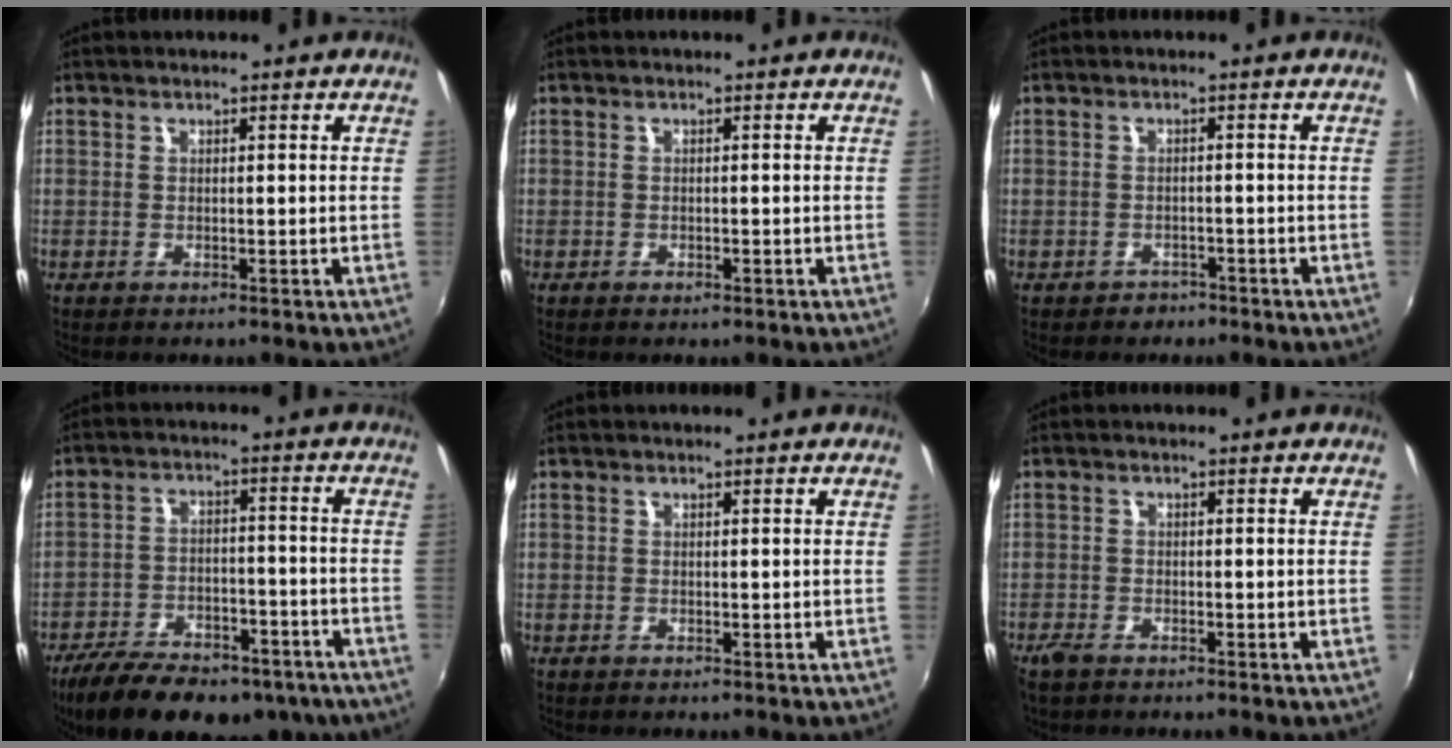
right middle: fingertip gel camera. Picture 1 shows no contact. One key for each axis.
{"total": 0.7, "fx": -0.5, "fy": 0.4, "fz": 0.3, "tx": -0.006, "ty": -0.003, "tz": -0.010}
{"total": 2.4, "fx": -1.7, "fy": 1.6, "fz": 0.1, "tx": -0.008, "ty": 0.000, "tz": -0.025}
{"total": 23.1, "fx": -17.2, "fy": 9.9, "fz": 11.9, "tx": -0.232, "ty": -0.023, "tz": -0.236}
{"total": 0.0}
{"total": 2.6, "fx": -2.1, "fy": 1.1, "fz": 1.1, "tx": -0.030, "ty": -0.006, "tz": -0.043}